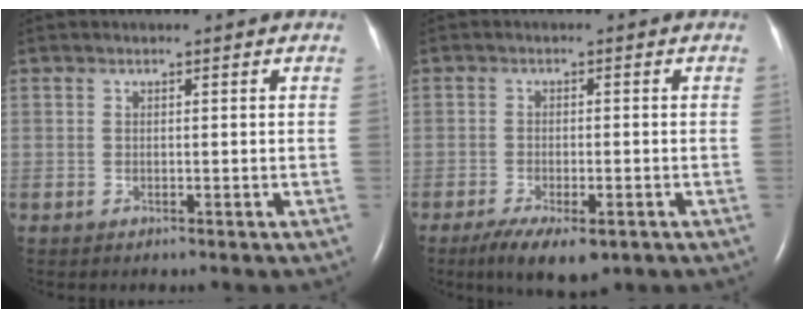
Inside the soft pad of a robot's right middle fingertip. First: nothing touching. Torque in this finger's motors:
{"motor_torque": [0.43, -0.42, 0.08, 0.03]}